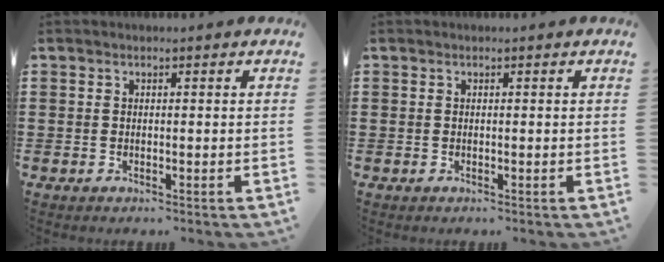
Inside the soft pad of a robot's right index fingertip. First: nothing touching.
{"total": 0.0}